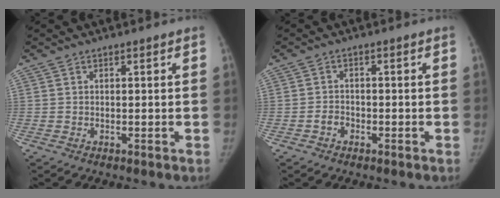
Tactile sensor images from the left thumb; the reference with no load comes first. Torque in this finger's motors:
{"motor_torque": [-0.37, 0.22, 0.47, 0.26, 0.07]}